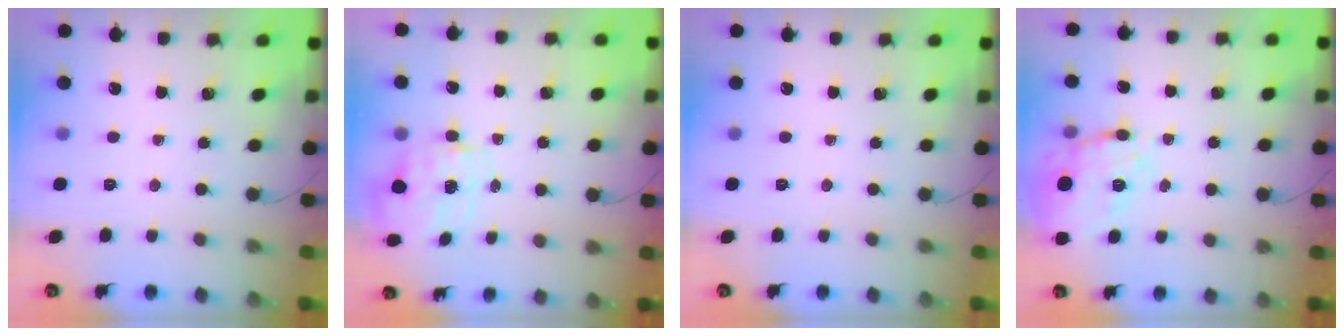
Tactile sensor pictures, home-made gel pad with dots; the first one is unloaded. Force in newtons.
{"total": 2.7, "press": 2.6, "slide": 0.8}
{"total": 0.0}
{"total": 20.3, "press": 20.2, "slide": 1.8}